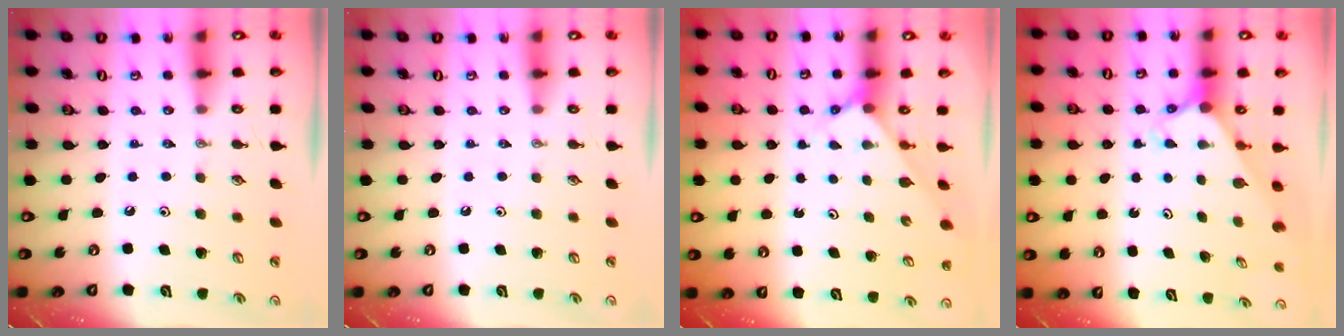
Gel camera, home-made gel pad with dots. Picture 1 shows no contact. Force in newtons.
{"total": 0.0}
{"total": 2.5, "press": 2.5, "slide": 0.2}
{"total": 2.7, "press": 2.7, "slide": 0.0}